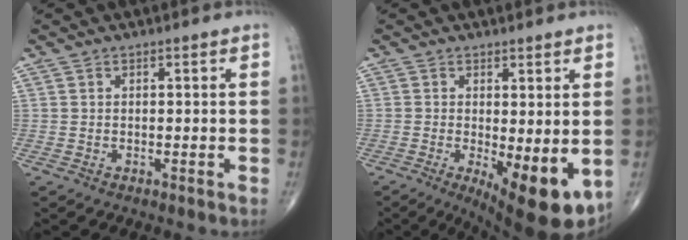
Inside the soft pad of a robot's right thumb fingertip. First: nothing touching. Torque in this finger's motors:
{"motor_torque": [-0.28, 1.12, 0.15, -0.32, 0.07]}